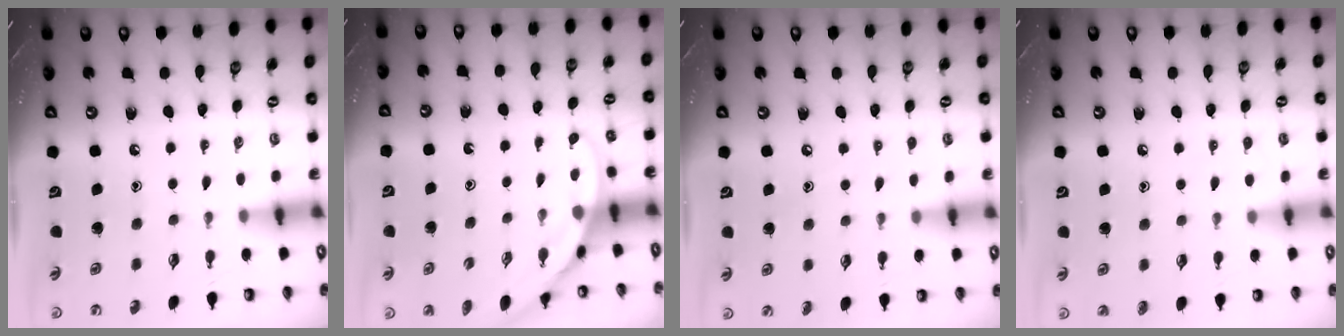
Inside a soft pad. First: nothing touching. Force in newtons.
{"total": 5.0, "press": 5.0, "slide": 0.4}
{"total": 4.6, "press": 4.5, "slide": 0.5}
{"total": 6.8, "press": 6.8, "slide": 0.7}